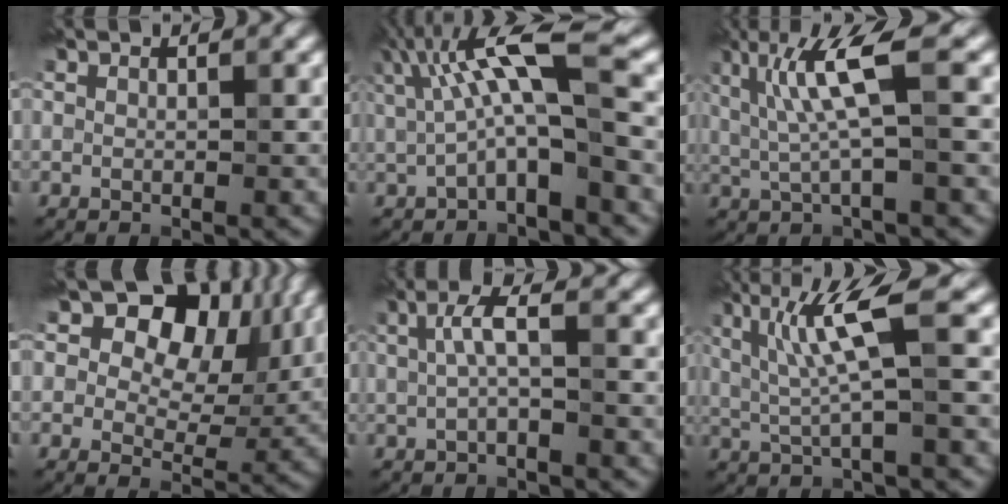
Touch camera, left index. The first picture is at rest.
{"total": 5.6, "force": [0.4, 0.9, 5.5], "torque": [-0.127, 0.000, 0.032]}
{"total": 4.1, "force": [0.3, -0.5, 4.1], "torque": [-0.124, -0.006, 0.038]}
{"total": 10.8, "force": [5.3, 6.9, 6.4], "torque": [-0.105, 0.021, 0.094]}
{"total": 1.4, "force": [-0.6, -0.8, 0.9], "torque": [-0.053, -0.003, 0.020]}
{"total": 4.2, "force": [0.3, -0.5, 4.2], "torque": [-0.119, -0.003, 0.037]}